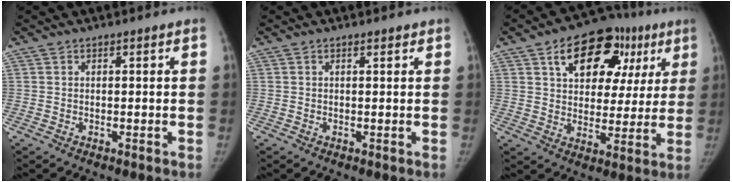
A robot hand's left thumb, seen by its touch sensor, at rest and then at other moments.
{"total": 0.8, "force": [0.6, 0.3, 0.4], "torque": [-0.007, -0.004, 0.008]}
{"total": 19.0, "force": [8.7, 12.1, 11.9], "torque": [-0.116, 0.010, 0.125]}